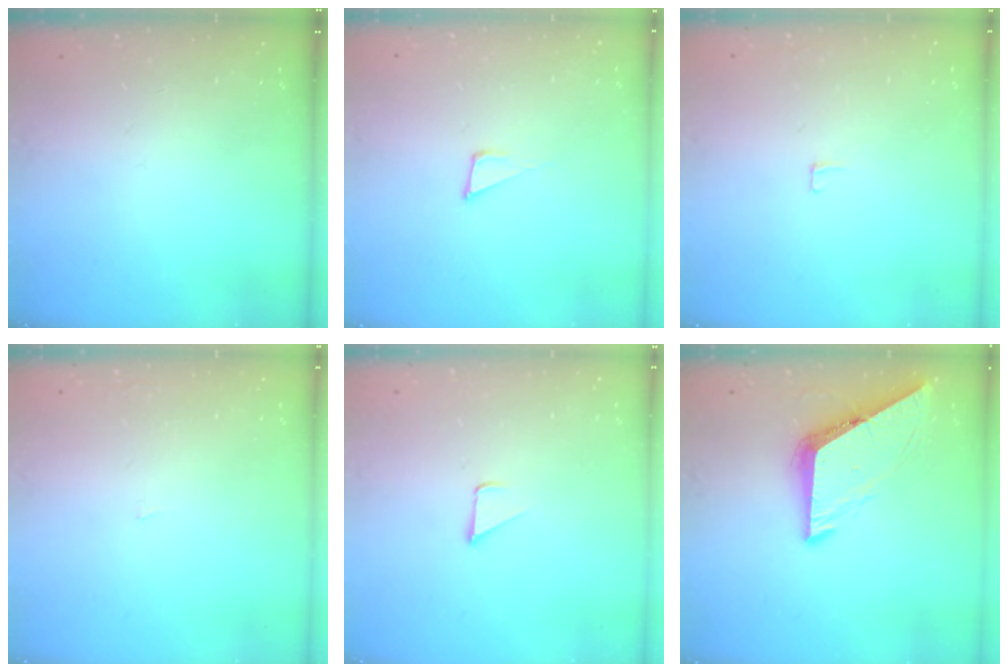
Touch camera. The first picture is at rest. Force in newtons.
{"total": 6.3, "press": 6.1, "slide": 1.2}
{"total": 3.4, "press": 3.3, "slide": 0.3}
{"total": 0.9, "press": 0.9, "slide": 0.0}
{"total": 1.7, "press": 1.7, "slide": 0.1}
{"total": 7.0, "press": 7.0, "slide": 0.5}